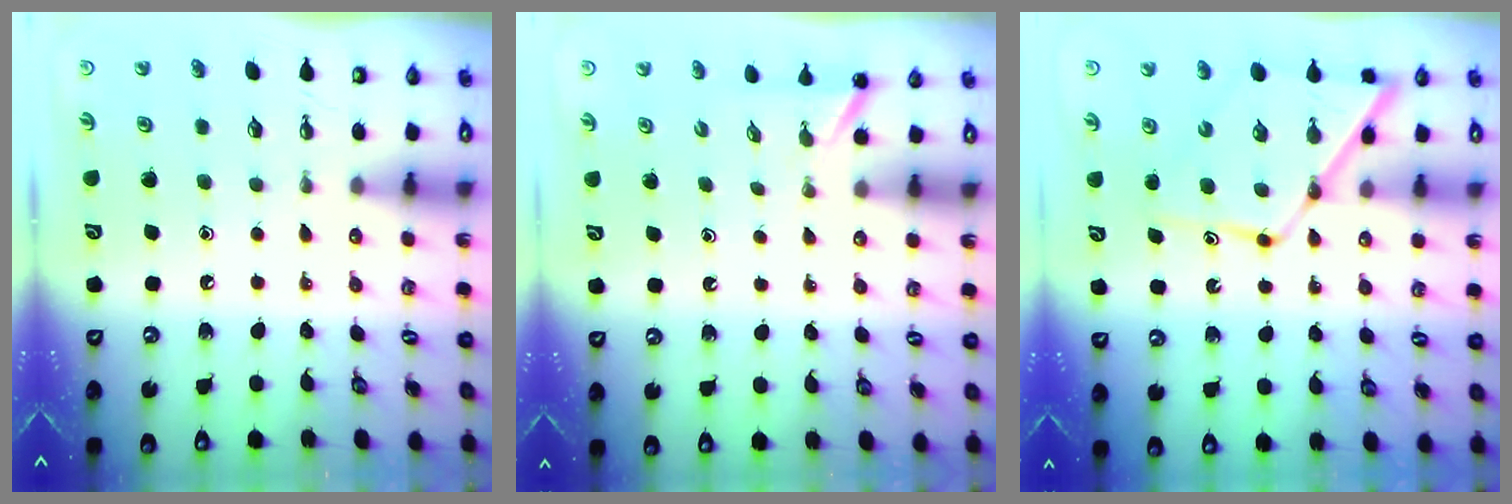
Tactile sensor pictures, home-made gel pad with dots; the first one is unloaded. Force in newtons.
{"total": 1.5, "press": 1.5, "slide": 0.1}
{"total": 12.3, "press": 12.2, "slide": 1.3}